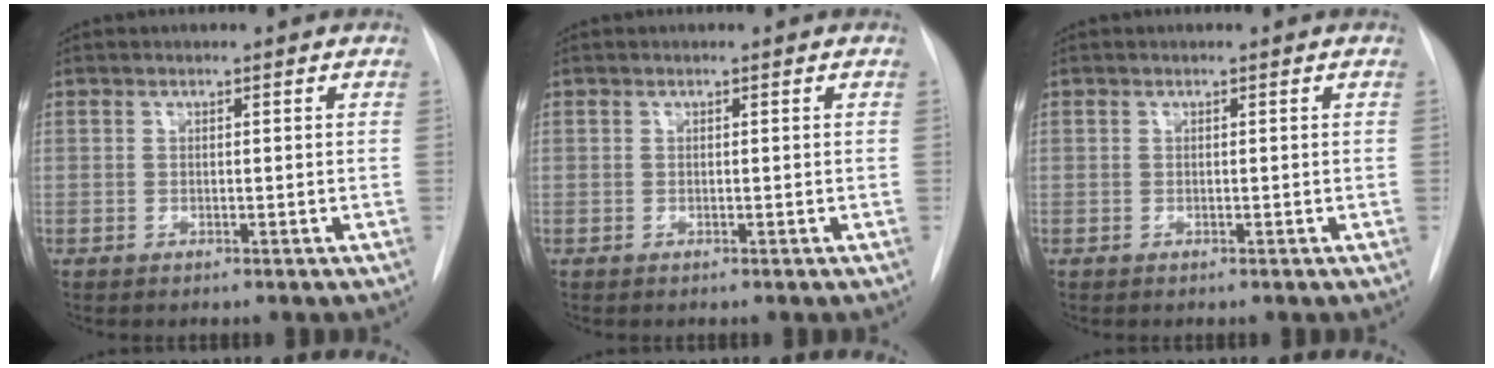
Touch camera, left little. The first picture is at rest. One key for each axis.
{"total": 0.0}
{"total": 0.0}